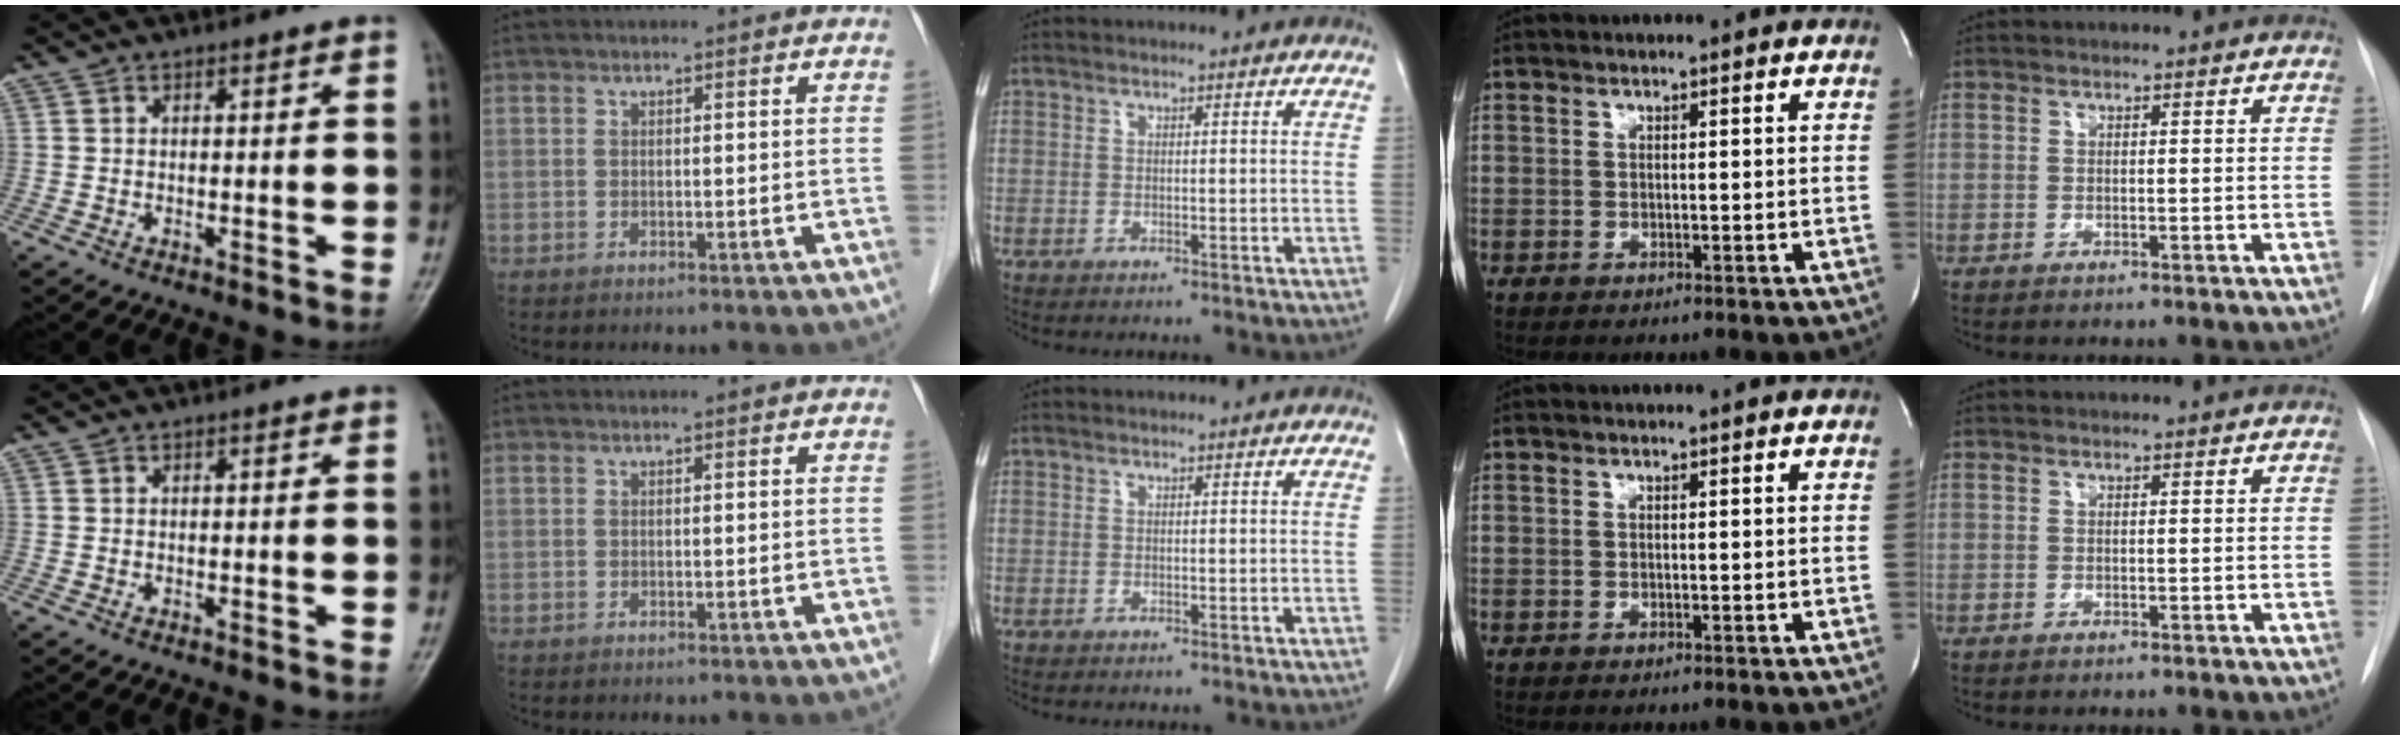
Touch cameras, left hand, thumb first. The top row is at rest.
{}